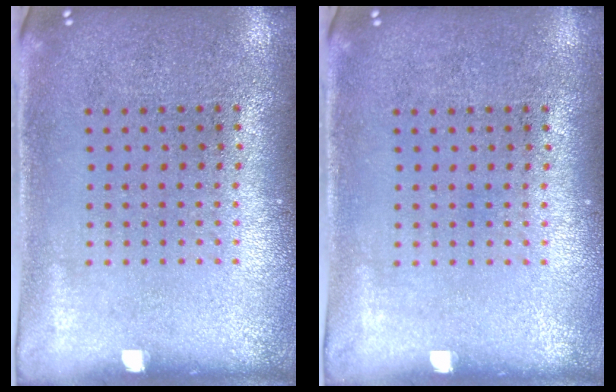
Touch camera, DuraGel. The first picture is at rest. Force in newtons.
{"total": 0.0}